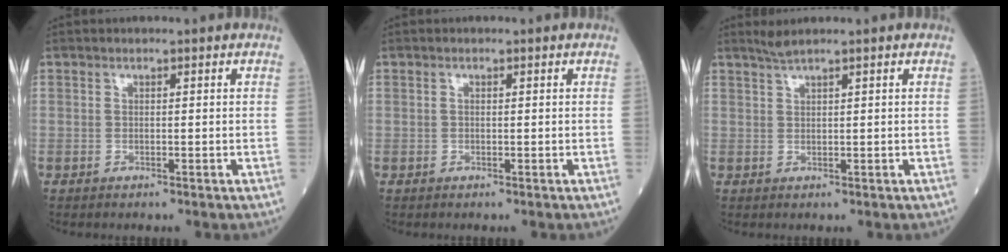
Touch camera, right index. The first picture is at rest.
{"total": 0.0}
{"total": 1.6, "force": [1.4, -0.5, 0.7], "torque": [-0.015, 0.004, 0.031]}